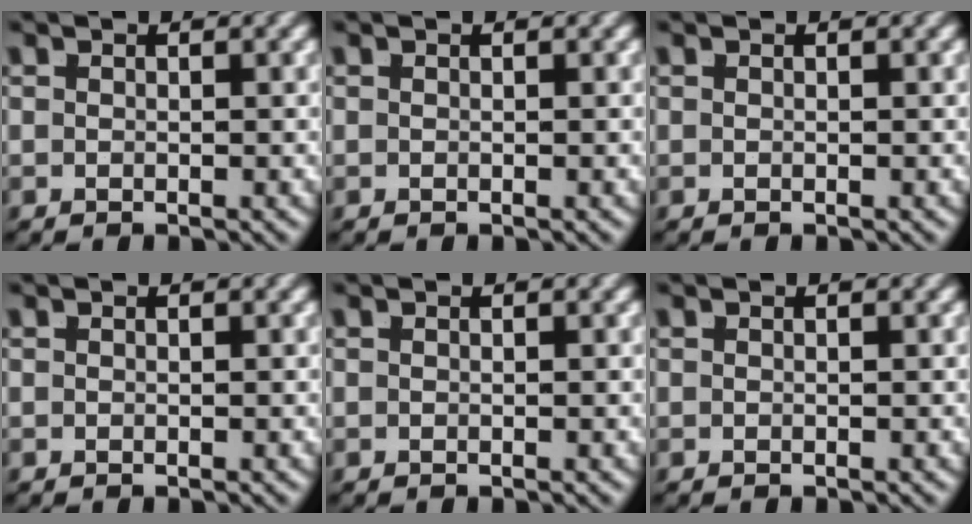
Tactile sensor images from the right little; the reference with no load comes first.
{"total": 0.0}
{"total": 0.0}
{"total": 0.0}
{"total": 0.0}
{"total": 0.0}